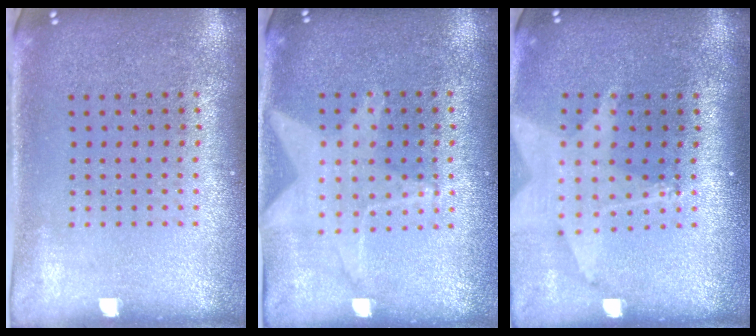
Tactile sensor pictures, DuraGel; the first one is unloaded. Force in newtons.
{"total": 0.5, "press": 0.5, "slide": 0.0}
{"total": 1.8, "press": 1.5, "slide": 1.0}